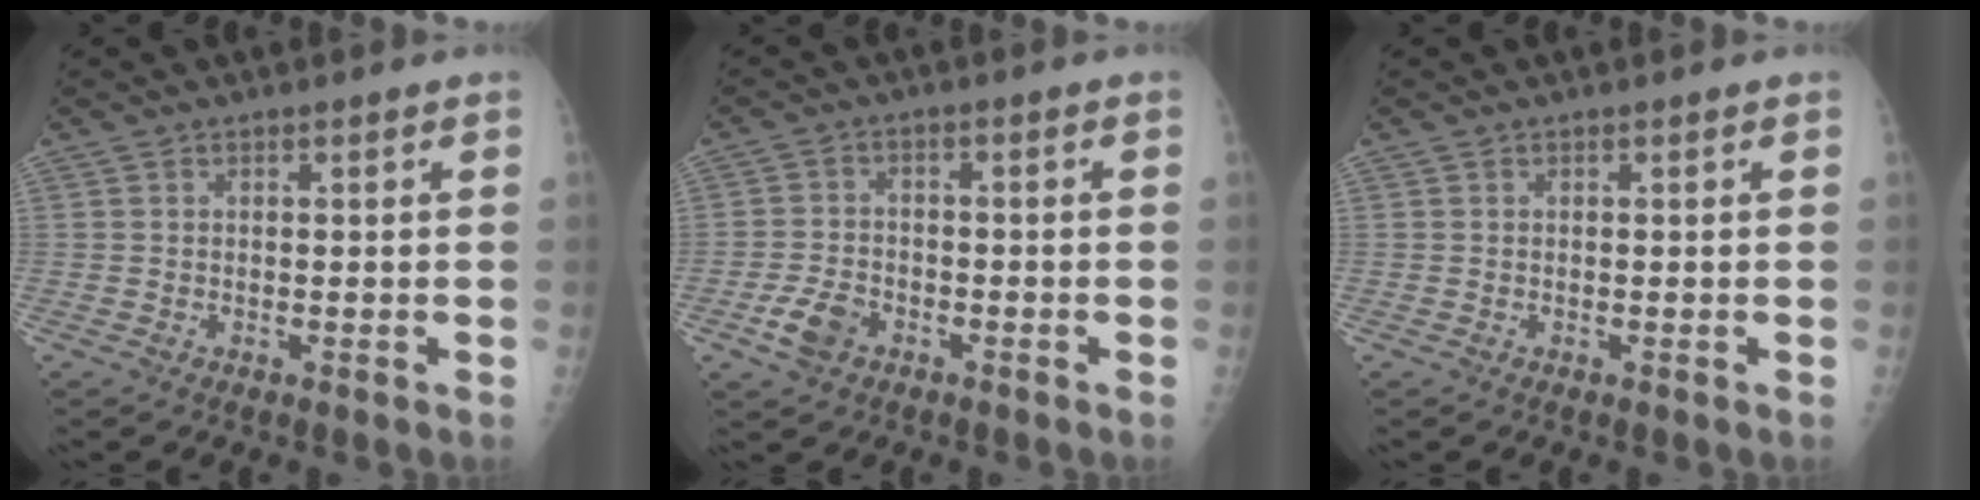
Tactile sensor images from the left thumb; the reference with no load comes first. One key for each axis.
{"total": 5.6, "fx": -2.9, "fy": 3.7, "fz": 3.0, "tx": -0.058, "ty": 0.018, "tz": -0.053}
{"total": 0.0}